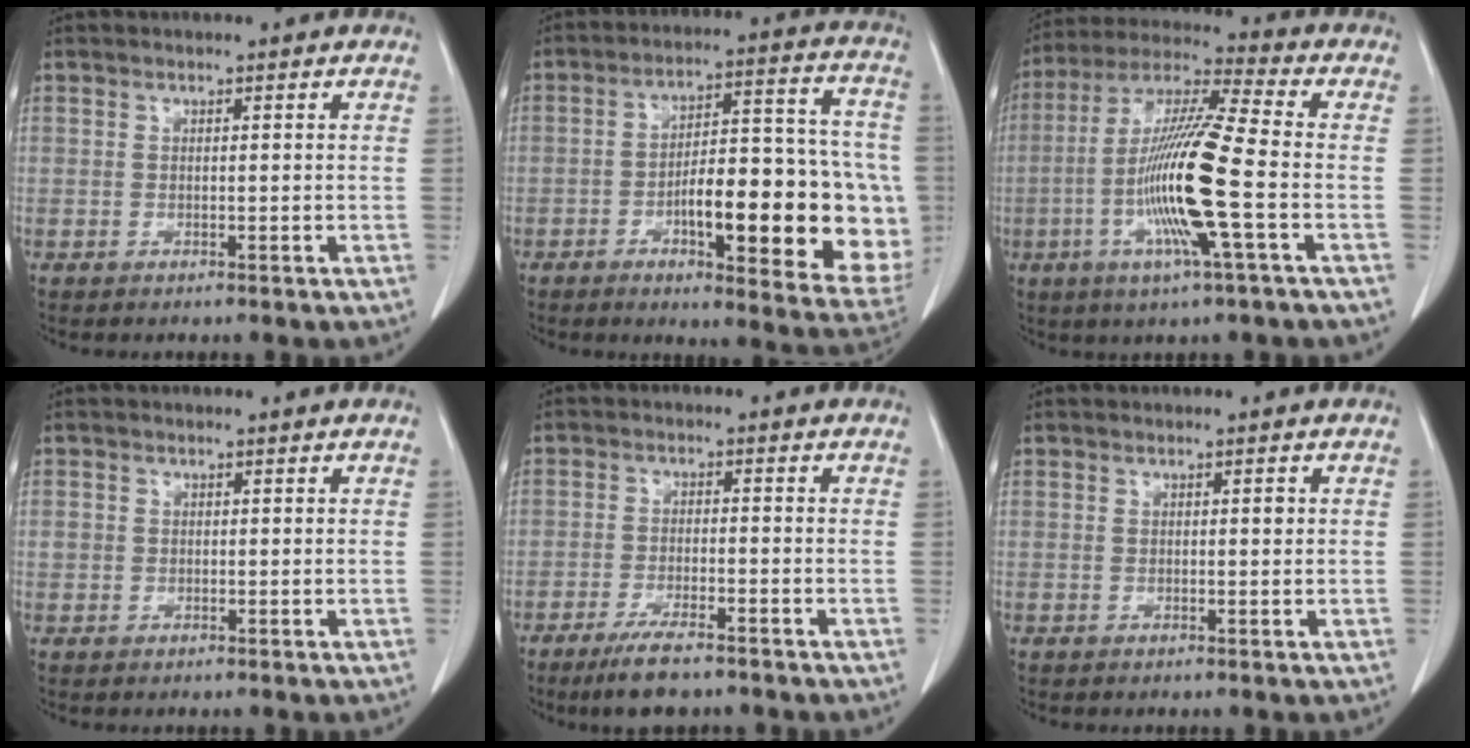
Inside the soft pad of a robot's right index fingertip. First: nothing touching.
{"total": 21.8, "force": [-5.1, 5.7, 20.5], "torque": [-0.214, 0.027, -0.055]}
{"total": 15.7, "force": [-3.6, -0.1, 15.2], "torque": [-0.304, -0.008, -0.078]}
{"total": 1.3, "force": [0.0, 1.2, 0.3], "torque": [0.001, 0.007, 0.002]}
{"total": 6.7, "force": [-5.1, 1.2, 4.2], "torque": [-0.075, -0.014, -0.083]}
{"total": 0.8, "force": [0.2, 0.3, 0.7], "torque": [-0.011, 0.000, 0.003]}